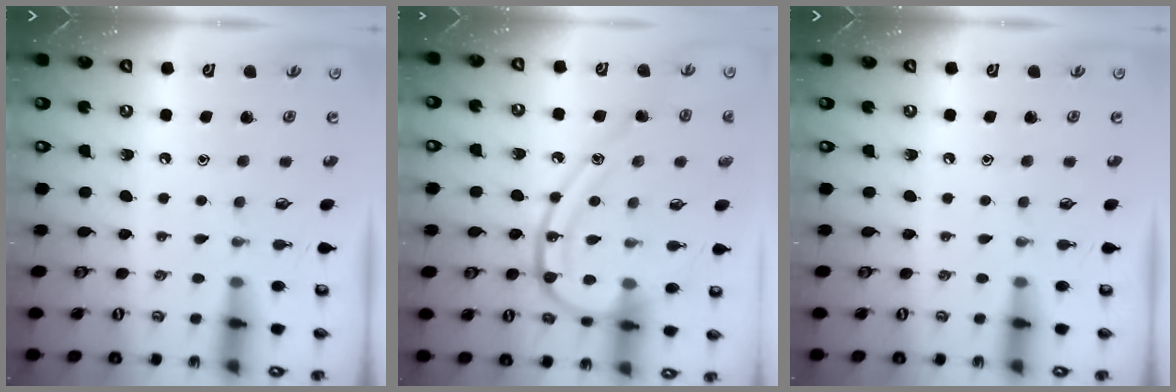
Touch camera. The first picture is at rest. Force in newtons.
{"total": 16.6, "press": 16.5, "slide": 1.2}
{"total": 0.0}